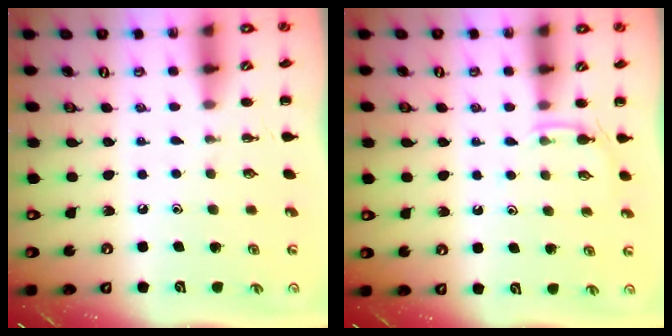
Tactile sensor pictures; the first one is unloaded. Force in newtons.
{"total": 4.1, "press": 3.9, "slide": 1.2}